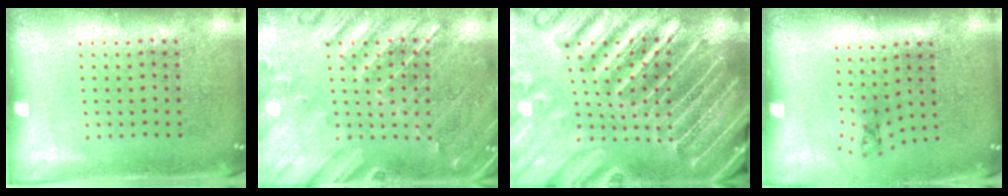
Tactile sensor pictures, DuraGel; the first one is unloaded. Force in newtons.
{"total": 0.8, "press": 0.7, "slide": 0.3}
{"total": 4.7, "press": 4.3, "slide": 1.9}
{"total": 0.8, "press": 0.3, "slide": 0.8}